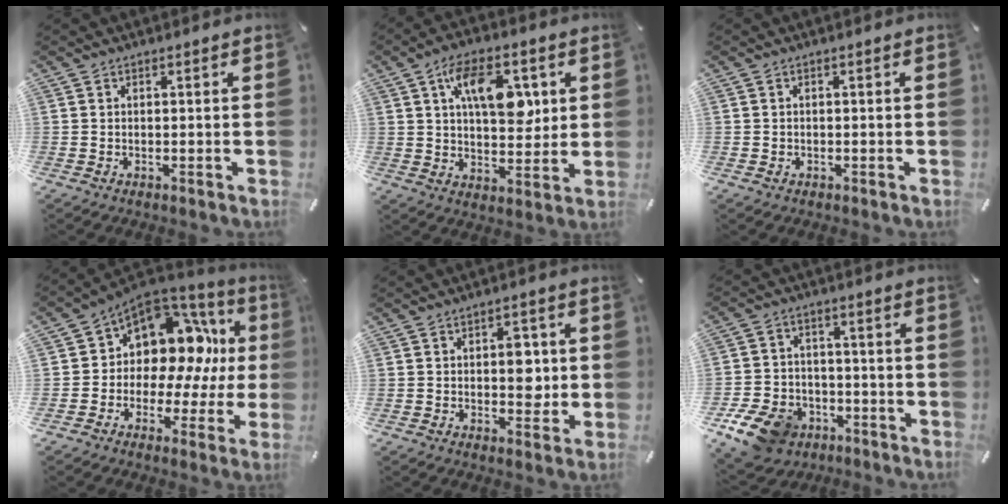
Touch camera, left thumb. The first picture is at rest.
{"total": 13.8, "force": [4.5, 7.9, 10.4], "torque": [-0.142, -0.003, 0.075]}
{"total": 0.8, "force": [-0.4, 0.7, 0.2], "torque": [-0.004, 0.003, -0.009]}
{"total": 11.9, "force": [3.4, 9.5, 6.2], "torque": [-0.084, -0.044, 0.061]}
{"total": 6.6, "force": [0.3, 4.3, 5.0], "torque": [-0.057, -0.003, -0.003]}
{"total": 11.2, "force": [-6.8, 7.8, 4.4], "torque": [-0.082, 0.049, -0.122]}